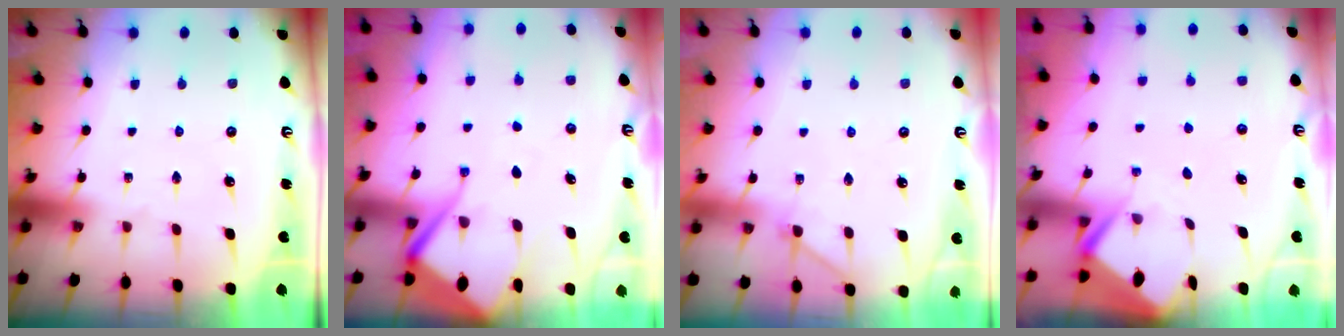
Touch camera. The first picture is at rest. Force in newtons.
{"total": 8.9, "press": 8.8, "slide": 0.7}
{"total": 3.9, "press": 3.8, "slide": 0.6}
{"total": 3.2, "press": 3.2, "slide": 0.3}